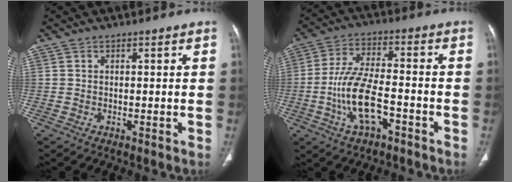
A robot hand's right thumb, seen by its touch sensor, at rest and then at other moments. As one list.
[{"total": 11.7, "force": [-4.1, 5.2, 9.7], "torque": [-0.194, 0.028, -0.076]}]